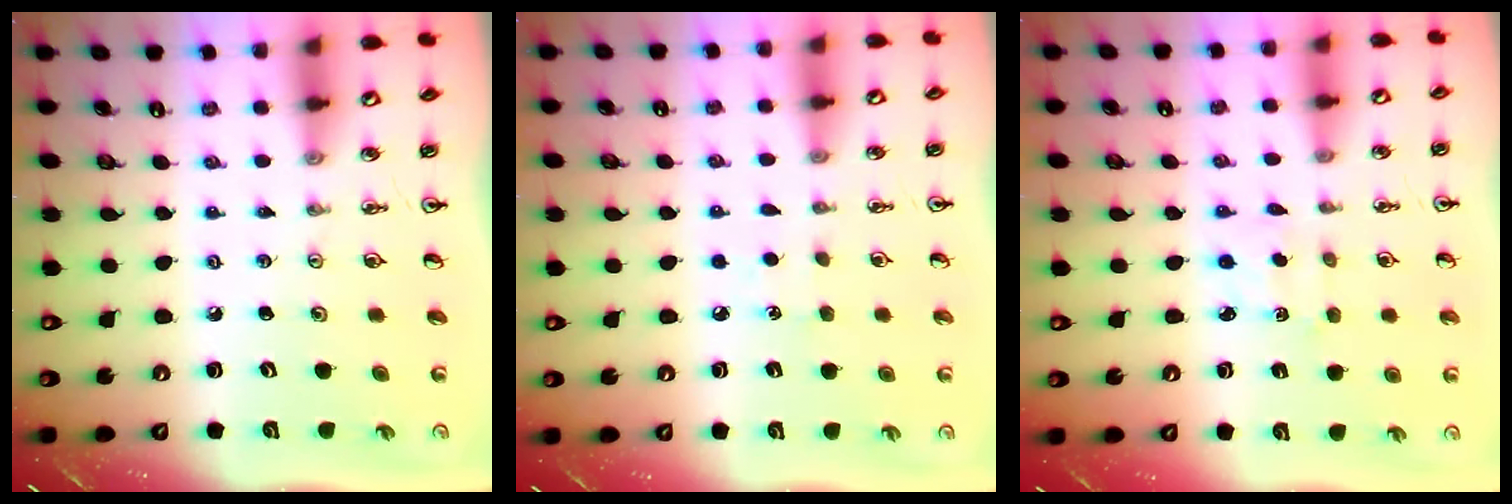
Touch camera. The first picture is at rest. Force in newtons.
{"total": 4.5, "press": 4.5, "slide": 0.5}
{"total": 2.5, "press": 2.4, "slide": 0.6}